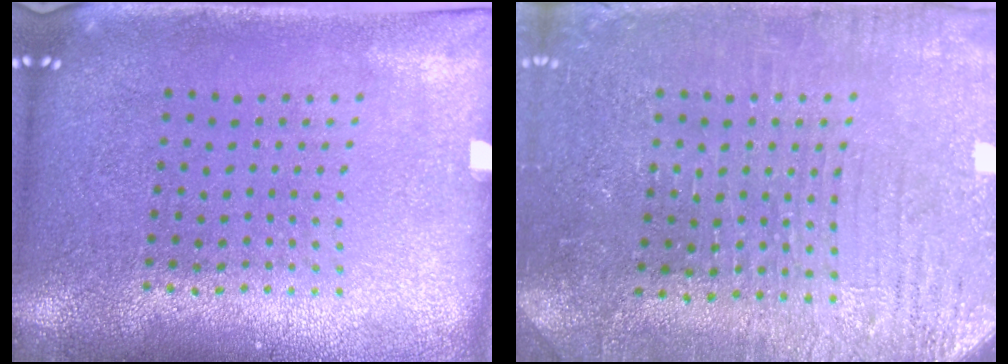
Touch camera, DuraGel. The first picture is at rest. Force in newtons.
{"total": 3.0, "press": 2.9, "slide": 0.6}